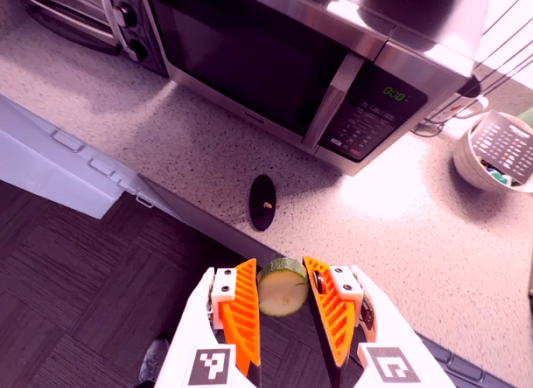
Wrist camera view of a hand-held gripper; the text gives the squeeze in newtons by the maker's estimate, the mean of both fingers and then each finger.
{"total": 9.6, "left": 9.9, "right": 9.3}